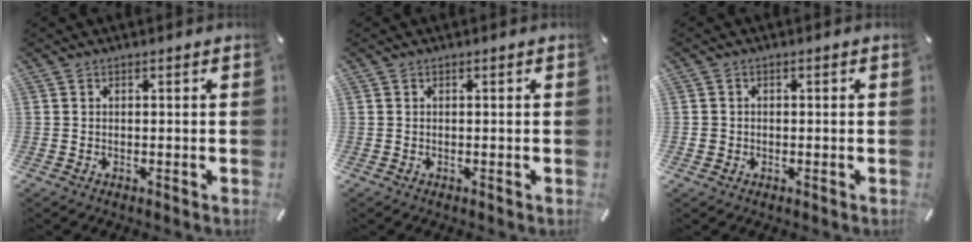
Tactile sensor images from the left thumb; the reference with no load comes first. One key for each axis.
{"total": 0.0}
{"total": 1.8, "fx": -0.3, "fy": 1.7, "fz": 0.4, "tx": -0.007, "ty": 0.006, "tz": -0.008}